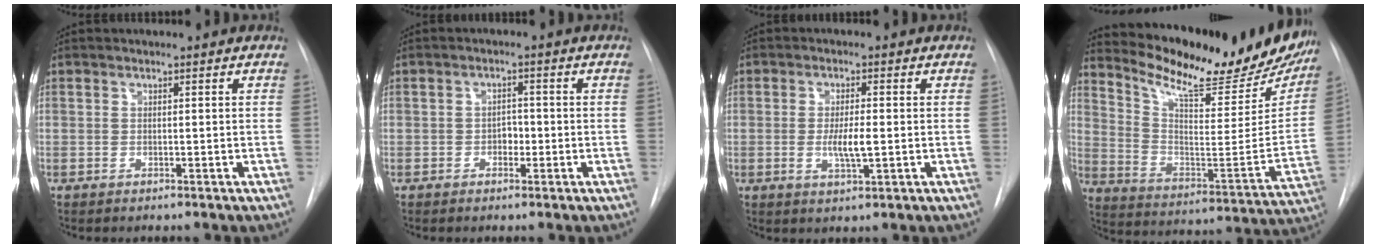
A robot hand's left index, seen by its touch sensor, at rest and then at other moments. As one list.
[{"total": 2.0, "force": [-0.6, 1.4, 1.3], "torque": [-0.015, 0.007, -0.009]}, {"total": 4.1, "force": [-0.4, 0.8, 4.0], "torque": [-0.078, -0.006, -0.005]}, {"total": 25.7, "force": [22.2, 5.2, 11.9], "torque": [-0.189, -0.068, 0.306]}]